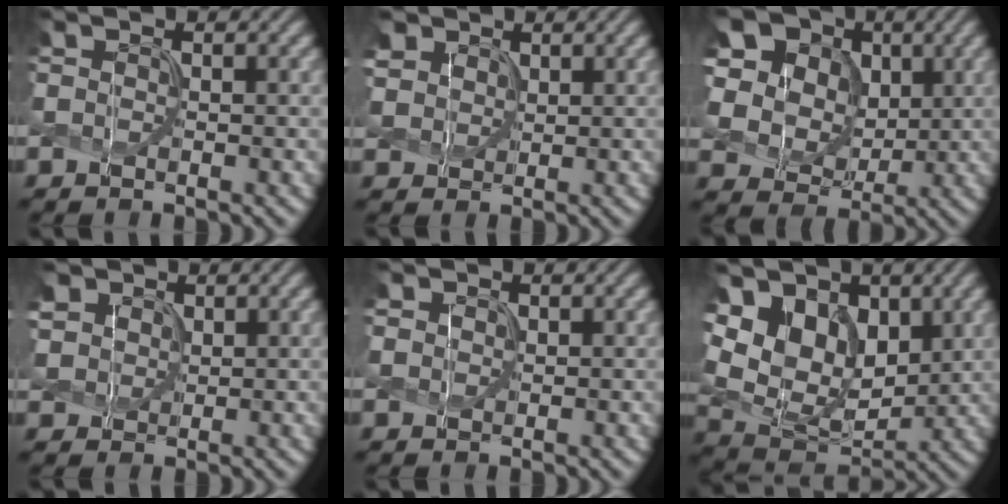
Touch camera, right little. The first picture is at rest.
{"total": 3.7, "force": [2.1, 2.8, 1.3], "torque": [-0.062, 0.003, 0.047]}
{"total": 12.5, "force": [4.9, 9.9, 5.8], "torque": [-0.171, 0.025, 0.094]}
{"total": 3.5, "force": [1.7, 2.8, 1.3], "torque": [-0.058, 0.004, 0.039]}
{"total": 1.0, "force": [0.6, 0.8, 0.2], "torque": [-0.006, 0.000, 0.013]}
{"total": 9.8, "force": [3.3, 7.0, 6.1], "torque": [-0.145, 0.005, 0.054]}